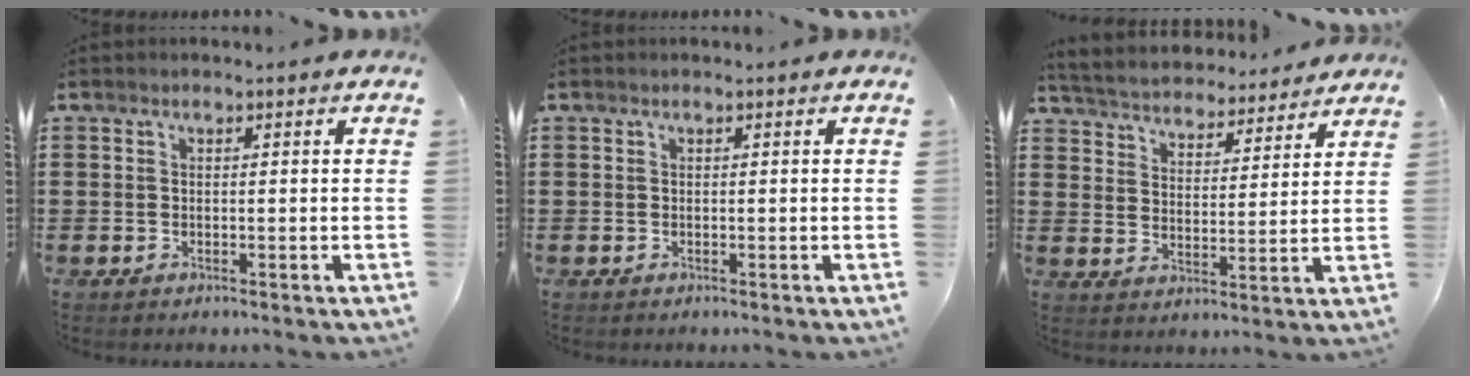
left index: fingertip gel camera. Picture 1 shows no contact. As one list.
[{"total": 0.0}, {"total": 4.4, "force": [4.4, 0.2, -0.1], "torque": [-0.025, -0.033, 0.071]}]